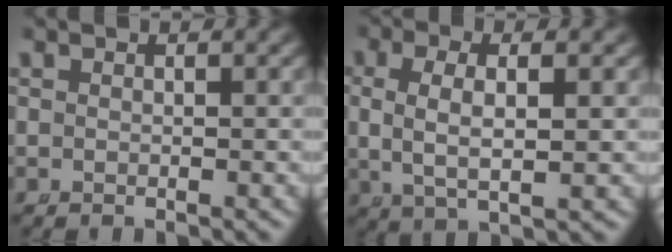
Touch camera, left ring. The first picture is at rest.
{"total": 5.1, "force": [0.9, 2.2, 4.5], "torque": [-0.093, -0.003, 0.023]}